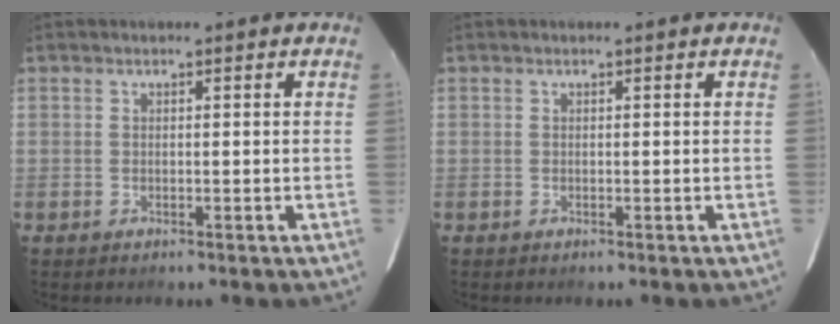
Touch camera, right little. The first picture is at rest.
{"total": 0.0}